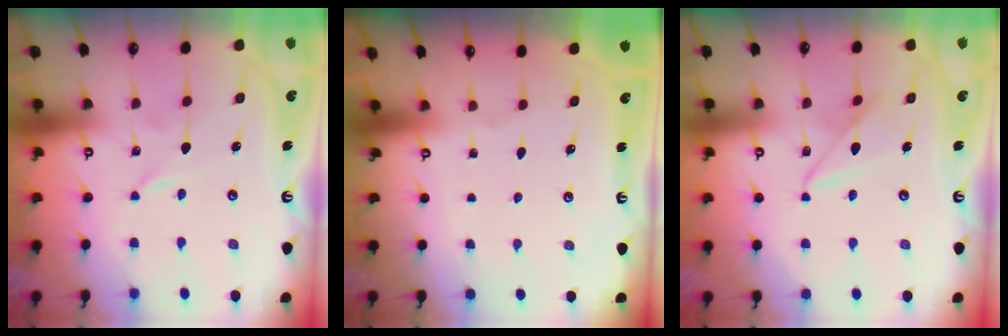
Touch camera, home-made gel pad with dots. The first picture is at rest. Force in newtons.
{"total": 0.0}
{"total": 8.3, "press": 8.3, "slide": 0.4}